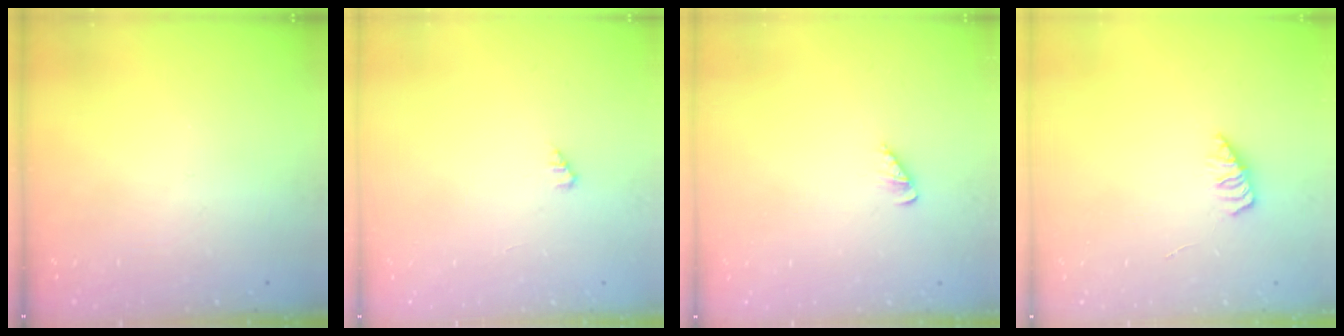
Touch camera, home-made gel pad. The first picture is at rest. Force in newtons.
{"total": 1.4, "press": 1.3, "slide": 0.1}
{"total": 1.5, "press": 1.5, "slide": 0.3}
{"total": 2.2, "press": 2.1, "slide": 0.3}